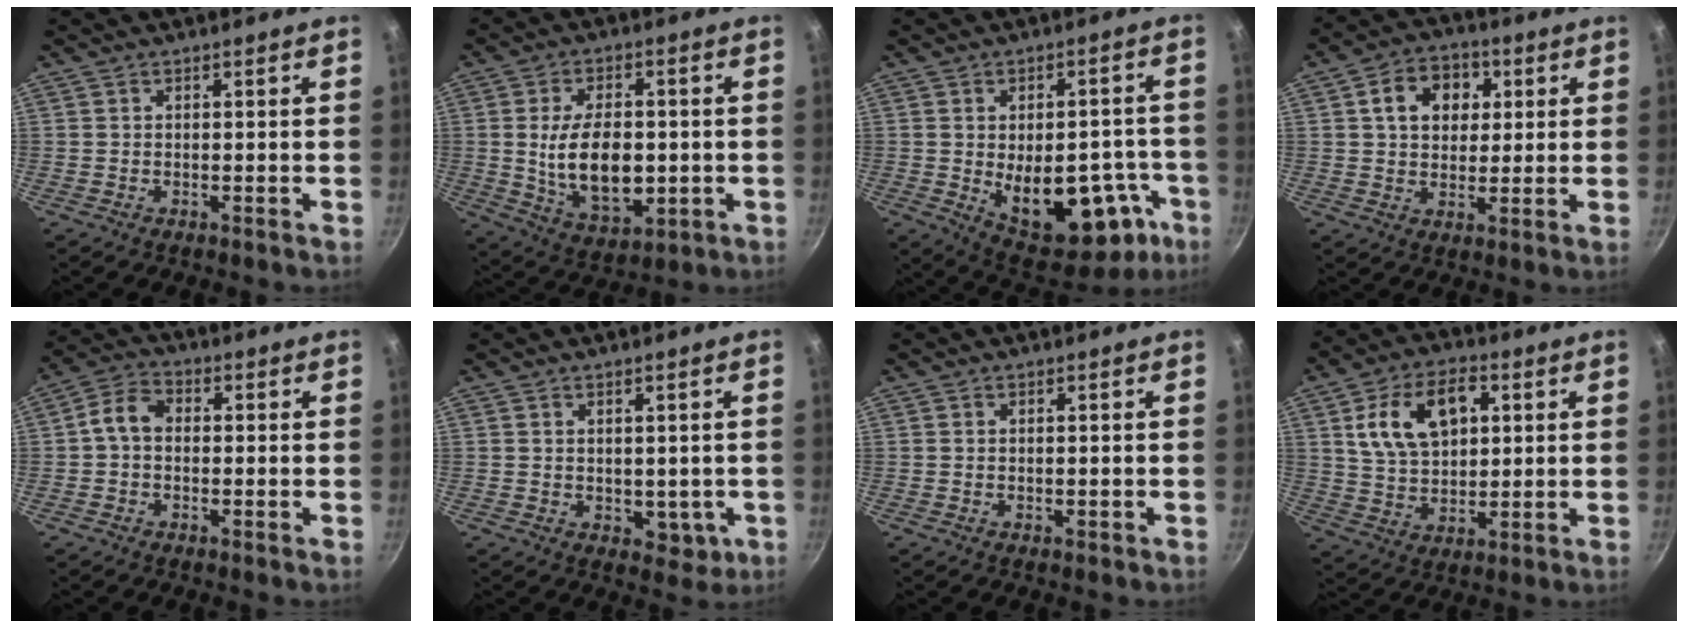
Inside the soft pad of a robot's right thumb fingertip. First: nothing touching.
{"total": 14.7, "force": [-0.7, 8.8, 11.8], "torque": [-0.176, -0.004, 0.002]}
{"total": 20.1, "force": [-6.3, 11.6, 15.2], "torque": [-0.156, 0.019, -0.063]}
{"total": 10.2, "force": [2.9, 7.8, 5.8], "torque": [-0.066, 0.006, 0.037]}
{"total": 5.6, "force": [0.0, 4.2, 3.8], "torque": [-0.064, 0.021, -0.016]}
{"total": 4.5, "force": [0.0, 3.2, 3.1], "torque": [-0.026, -0.005, 0.008]}
{"total": 0.0}
{"total": 14.3, "force": [4.1, 9.2, 10.2], "torque": [-0.150, -0.001, 0.073]}